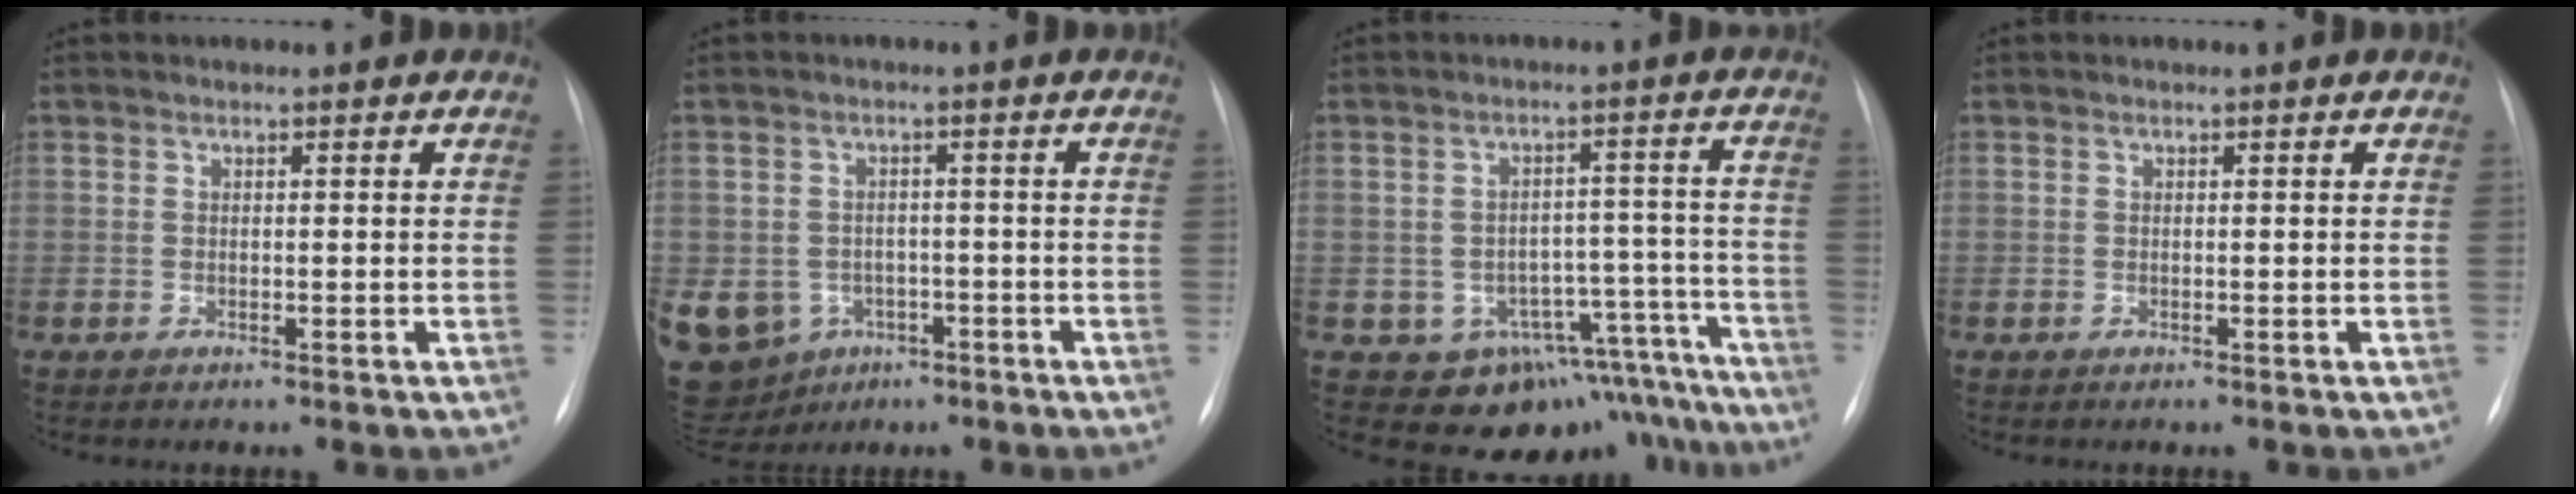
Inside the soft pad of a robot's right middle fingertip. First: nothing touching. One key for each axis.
{"total": 17.4, "fx": -6.9, "fy": 14.6, "fz": 6.5, "tx": -0.196, "ty": 0.011, "tz": -0.086}
{"total": 13.7, "fx": -11.0, "fy": 7.8, "fz": 2.5, "tx": 0.001, "ty": 0.056, "tz": -0.131}
{"total": 0.0}